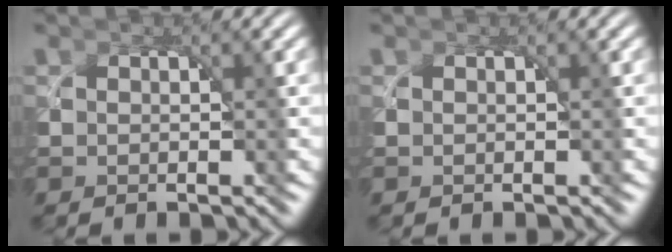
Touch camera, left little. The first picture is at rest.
{"total": 0.0}